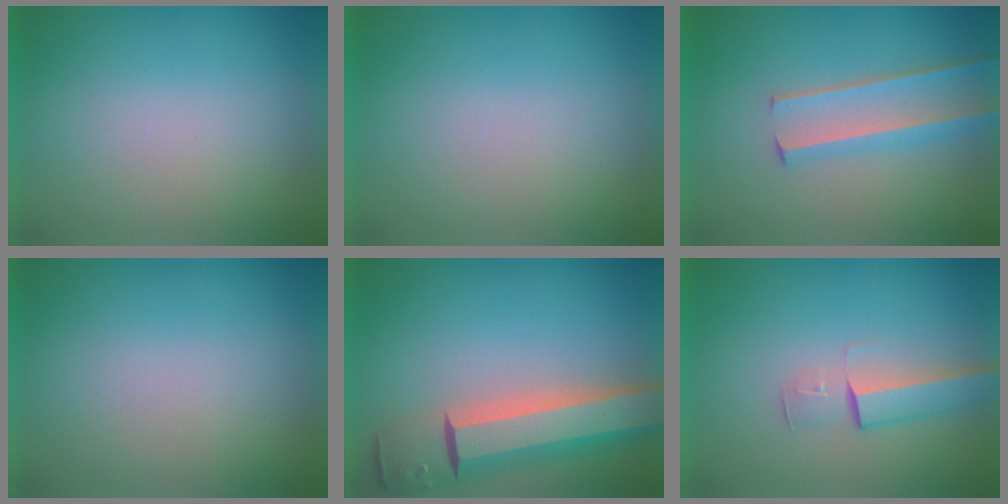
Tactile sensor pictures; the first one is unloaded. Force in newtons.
{"total": 0.0}
{"total": 3.1}
{"total": 0.0}
{"total": 8.7}
{"total": 2.9}